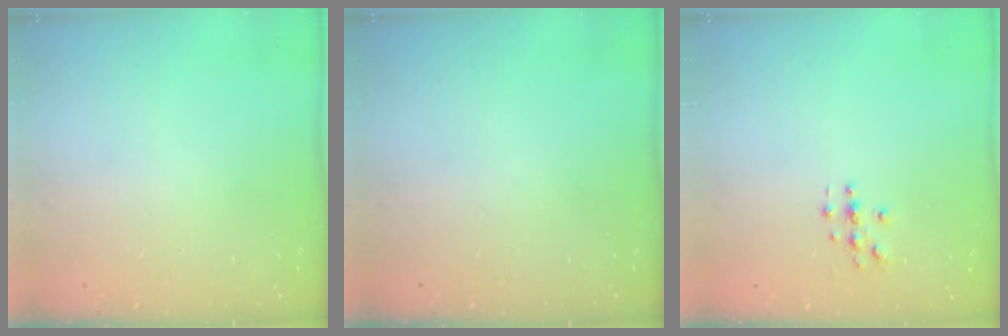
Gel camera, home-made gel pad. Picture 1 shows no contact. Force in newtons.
{"total": 0.0}
{"total": 2.8, "press": 2.8, "slide": 0.3}